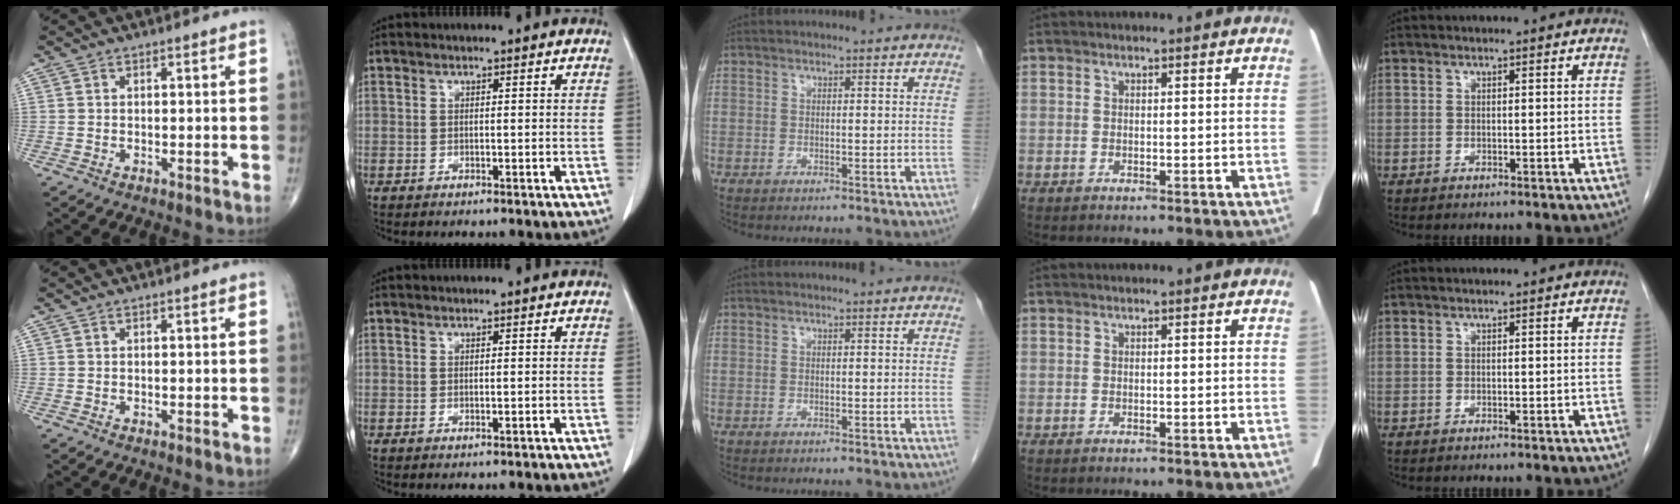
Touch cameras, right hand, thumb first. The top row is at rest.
{}